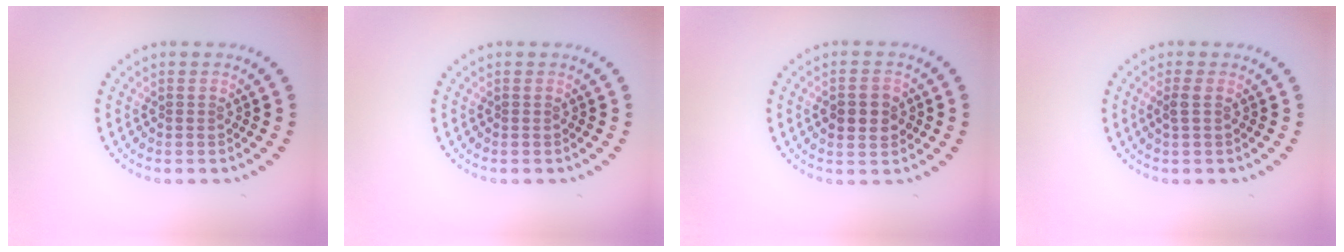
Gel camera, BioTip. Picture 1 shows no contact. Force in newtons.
{"total": 0.0}
{"total": 3.2, "press": 3.2, "slide": 0.1}
{"total": 0.9, "press": 0.8, "slide": 0.4}